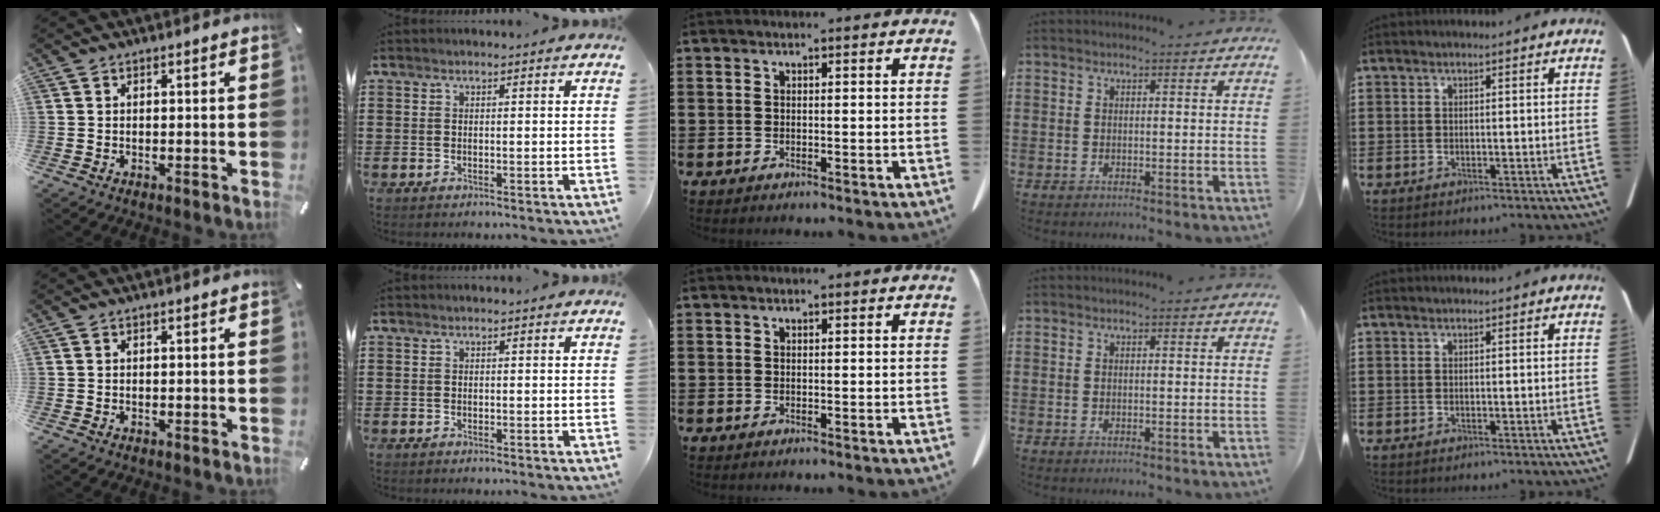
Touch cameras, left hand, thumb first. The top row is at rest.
{}